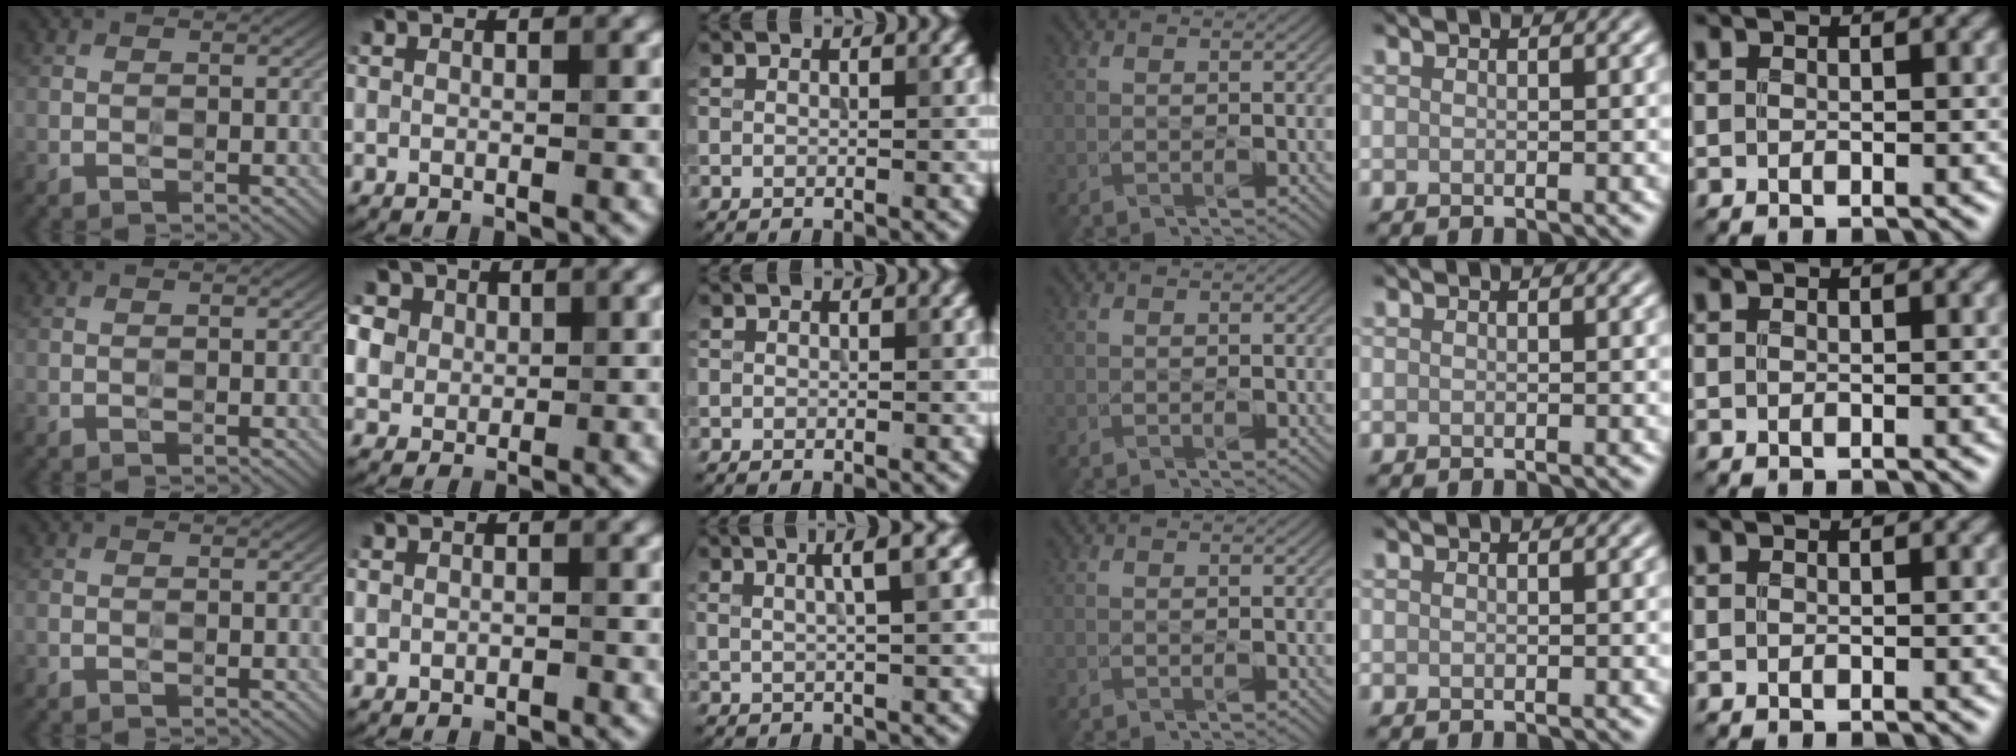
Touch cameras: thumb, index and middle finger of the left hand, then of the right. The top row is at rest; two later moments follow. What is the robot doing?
{"motion": "wipe", "object": "measuring cup"}